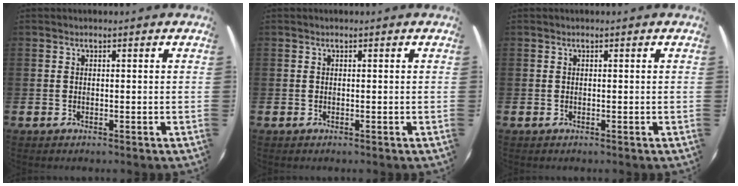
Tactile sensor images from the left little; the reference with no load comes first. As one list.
[{"total": 0.0}, {"total": 0.0}]